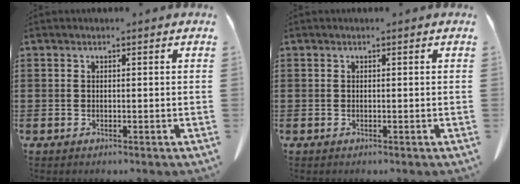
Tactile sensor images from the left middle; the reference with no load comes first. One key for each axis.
{"total": 0.0}